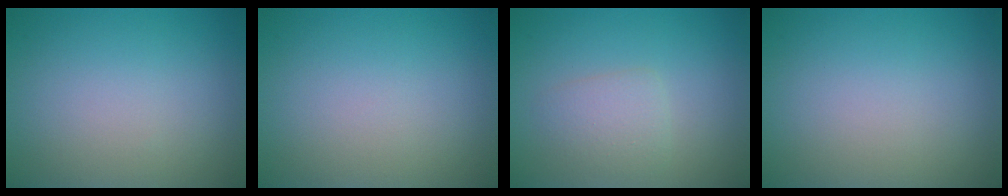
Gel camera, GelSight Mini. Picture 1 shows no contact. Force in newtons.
{"total": 0.0}
{"total": 2.0, "press": 2.0, "slide": 0.0}
{"total": 0.0}